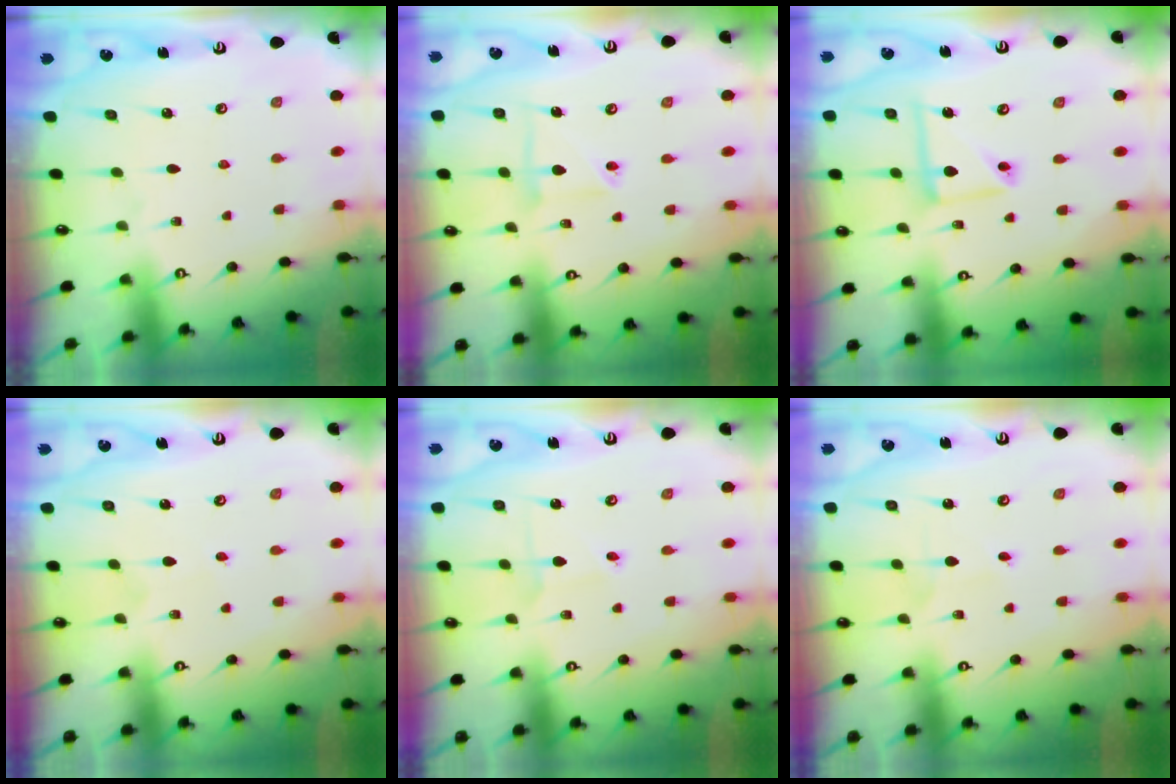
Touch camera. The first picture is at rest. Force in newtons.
{"total": 5.9, "press": 5.9, "slide": 0.5}
{"total": 9.6, "press": 9.6, "slide": 0.8}
{"total": 2.9, "press": 2.8, "slide": 0.2}
{"total": 3.1, "press": 3.1, "slide": 0.1}
{"total": 2.7, "press": 2.7, "slide": 0.3}